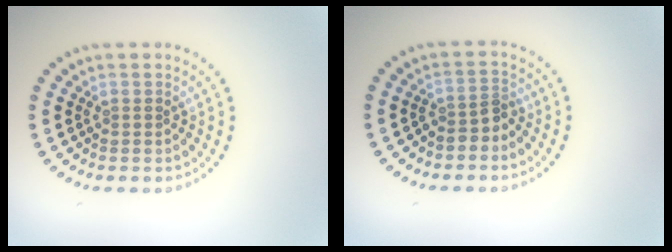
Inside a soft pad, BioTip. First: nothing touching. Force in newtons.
{"total": 1.9, "press": 1.4, "slide": 1.3}